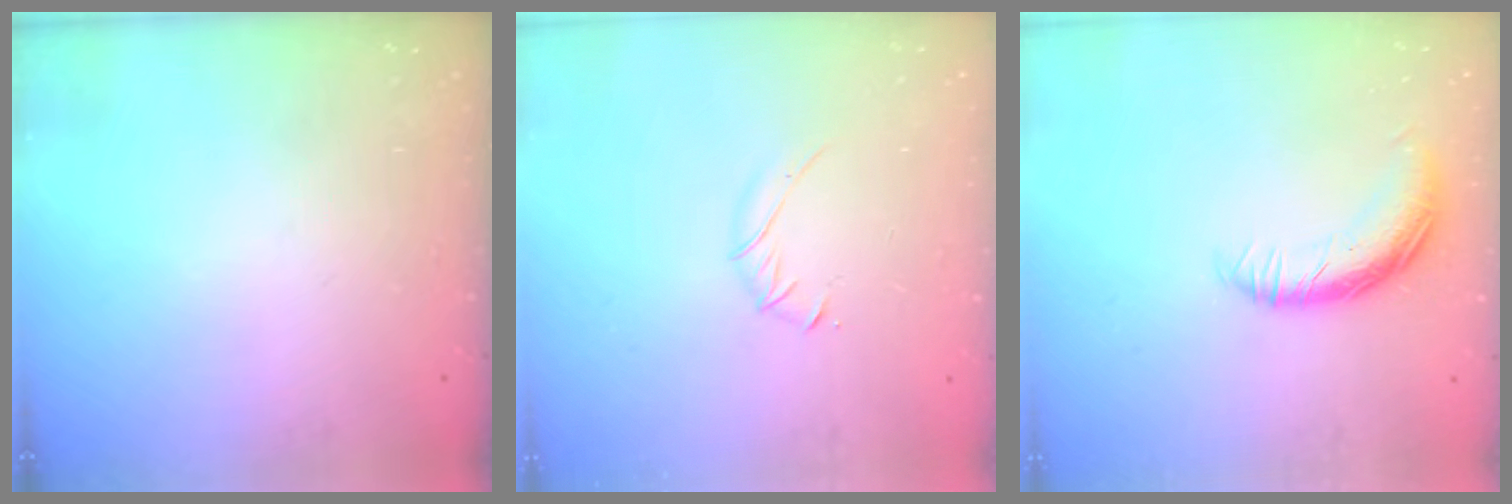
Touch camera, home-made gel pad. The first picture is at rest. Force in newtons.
{"total": 3.2, "press": 3.1, "slide": 0.7}
{"total": 12.0, "press": 12.0, "slide": 0.6}